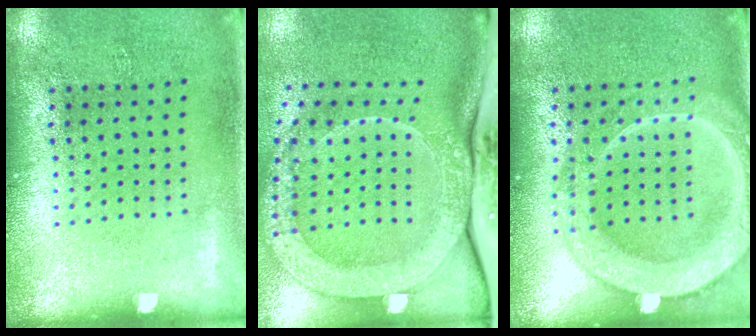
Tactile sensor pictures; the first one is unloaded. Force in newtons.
{"total": 3.1, "press": 2.3, "slide": 2.1}
{"total": 2.7, "press": 2.7, "slide": 0.3}